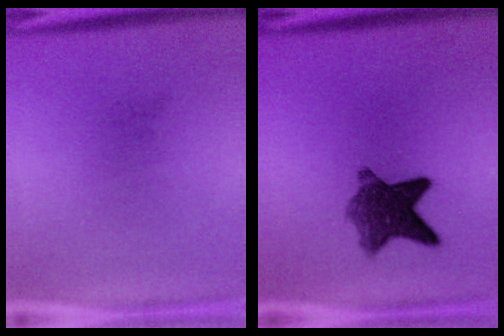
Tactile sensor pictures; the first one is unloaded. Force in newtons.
{"total": 8.1}